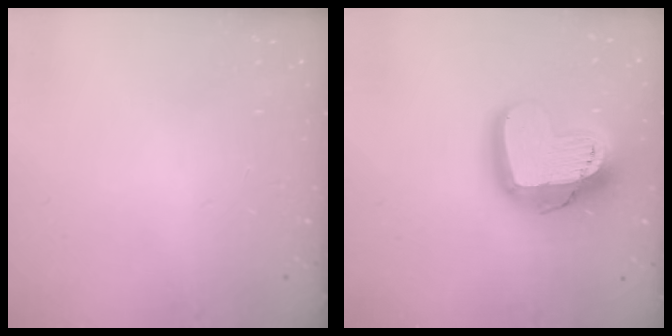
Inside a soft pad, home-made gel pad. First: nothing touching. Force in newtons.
{"total": 21.6, "press": 21.5, "slide": 1.9}